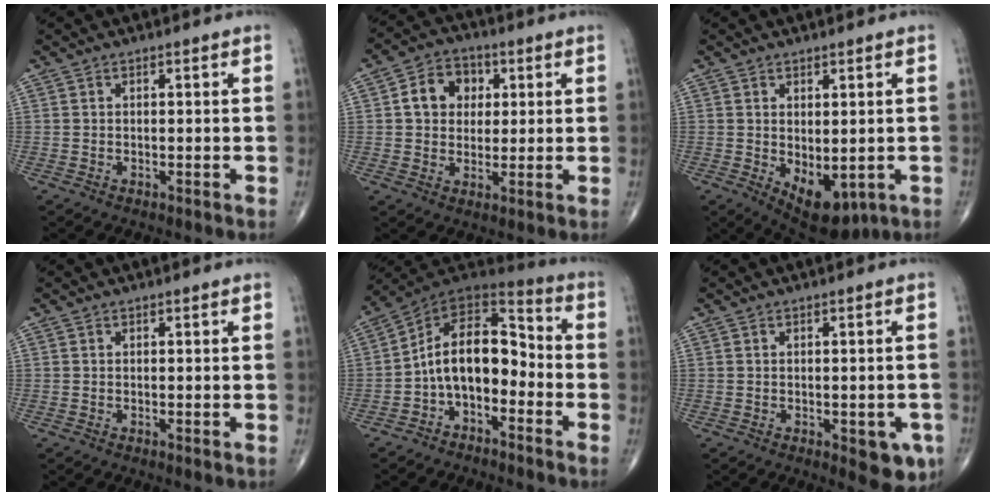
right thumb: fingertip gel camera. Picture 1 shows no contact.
{"total": 8.7, "force": [1.9, 7.1, 4.6], "torque": [-0.039, 0.004, 0.025]}
{"total": 9.2, "force": [-1.9, 4.9, 7.5], "torque": [-0.091, -0.008, -0.005]}
{"total": 0.0}
{"total": 13.1, "force": [-3.4, 8.0, 9.9], "torque": [-0.133, 0.082, -0.069]}
{"total": 6.4, "force": [-2.2, 2.8, 5.3], "torque": [-0.039, -0.005, -0.022]}